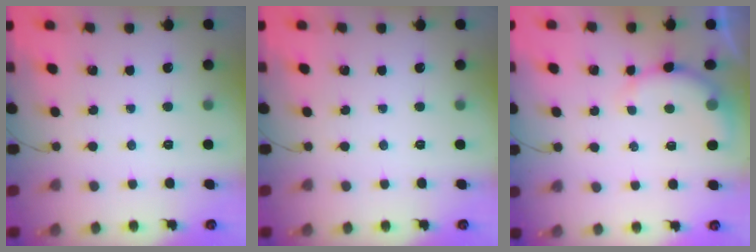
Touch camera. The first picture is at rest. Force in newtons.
{"total": 0.0}
{"total": 7.4, "press": 7.3, "slide": 1.3}